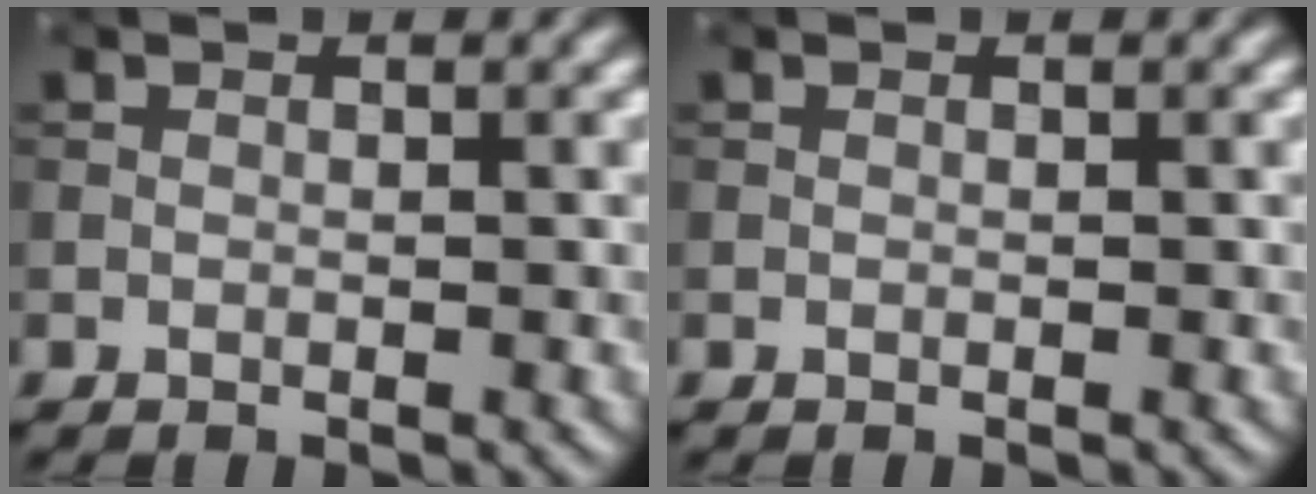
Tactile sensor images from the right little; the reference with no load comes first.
{"total": 0.0}